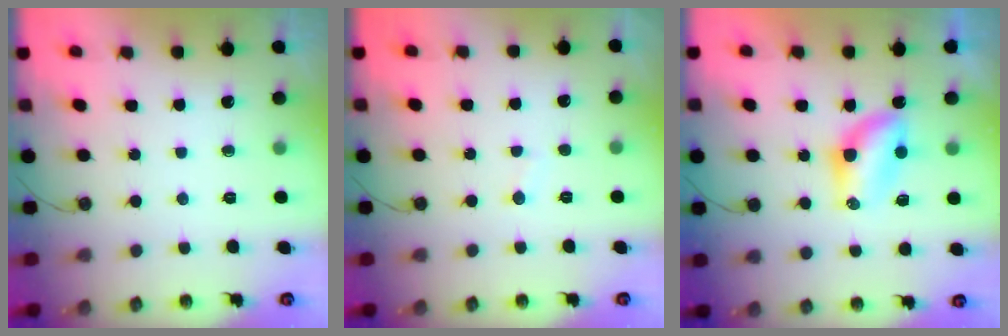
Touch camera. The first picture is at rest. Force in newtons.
{"total": 1.8, "press": 1.8, "slide": 0.2}
{"total": 8.0, "press": 7.3, "slide": 3.2}